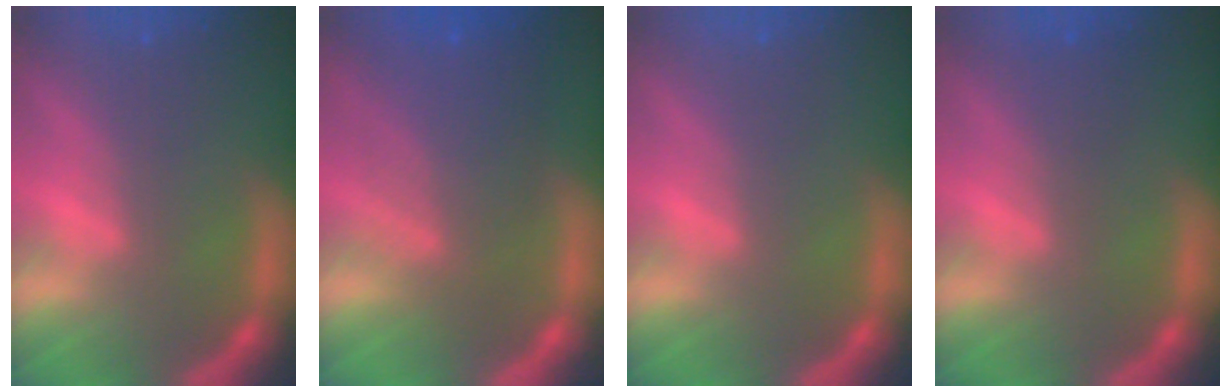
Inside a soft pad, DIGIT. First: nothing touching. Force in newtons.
{"total": 7.0}
{"total": 0.0}
{"total": 1.5}